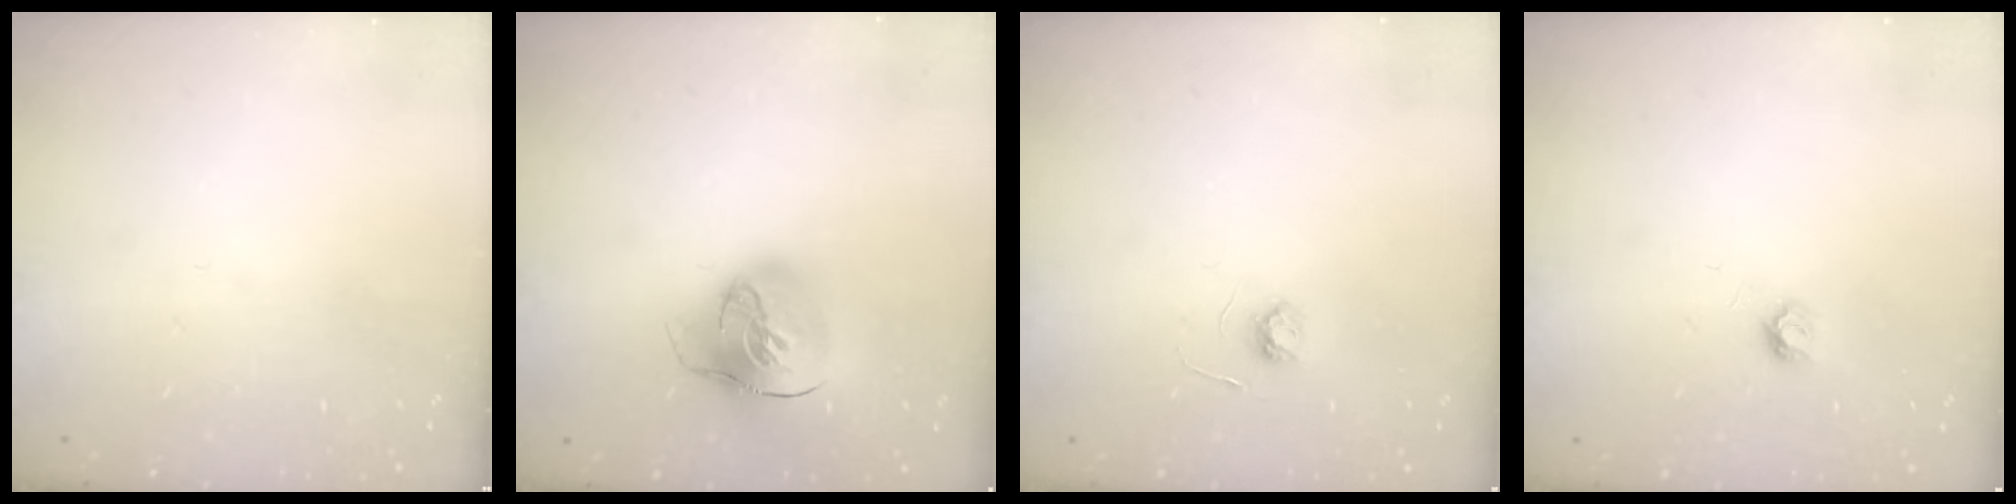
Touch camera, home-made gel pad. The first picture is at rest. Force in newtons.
{"total": 18.0, "press": 17.9, "slide": 2.5}
{"total": 3.6, "press": 3.6, "slide": 0.5}
{"total": 4.2, "press": 4.2, "slide": 0.4}